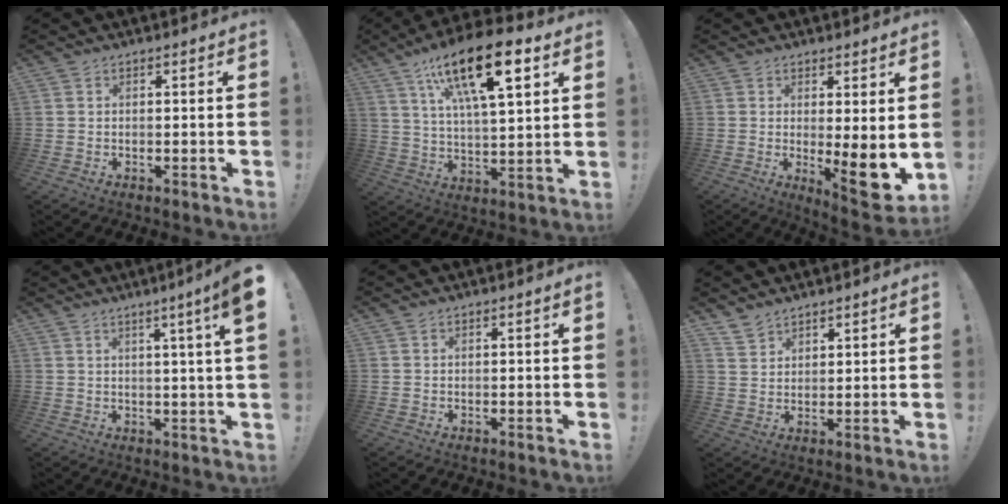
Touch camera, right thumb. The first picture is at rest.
{"total": 20.0, "force": [9.8, 6.4, 16.2], "torque": [-0.274, -0.035, 0.150]}
{"total": 9.5, "force": [-0.8, 1.3, 9.4], "torque": [-0.111, -0.030, -0.012]}
{"total": 6.8, "force": [2.8, -1.1, 6.1], "torque": [-0.091, -0.017, 0.039]}
{"total": 0.7, "force": [0.3, -0.4, 0.5], "torque": [-0.009, 0.000, 0.003]}
{"total": 4.9, "force": [4.3, 2.3, 0.9], "torque": [-0.016, -0.029, 0.082]}